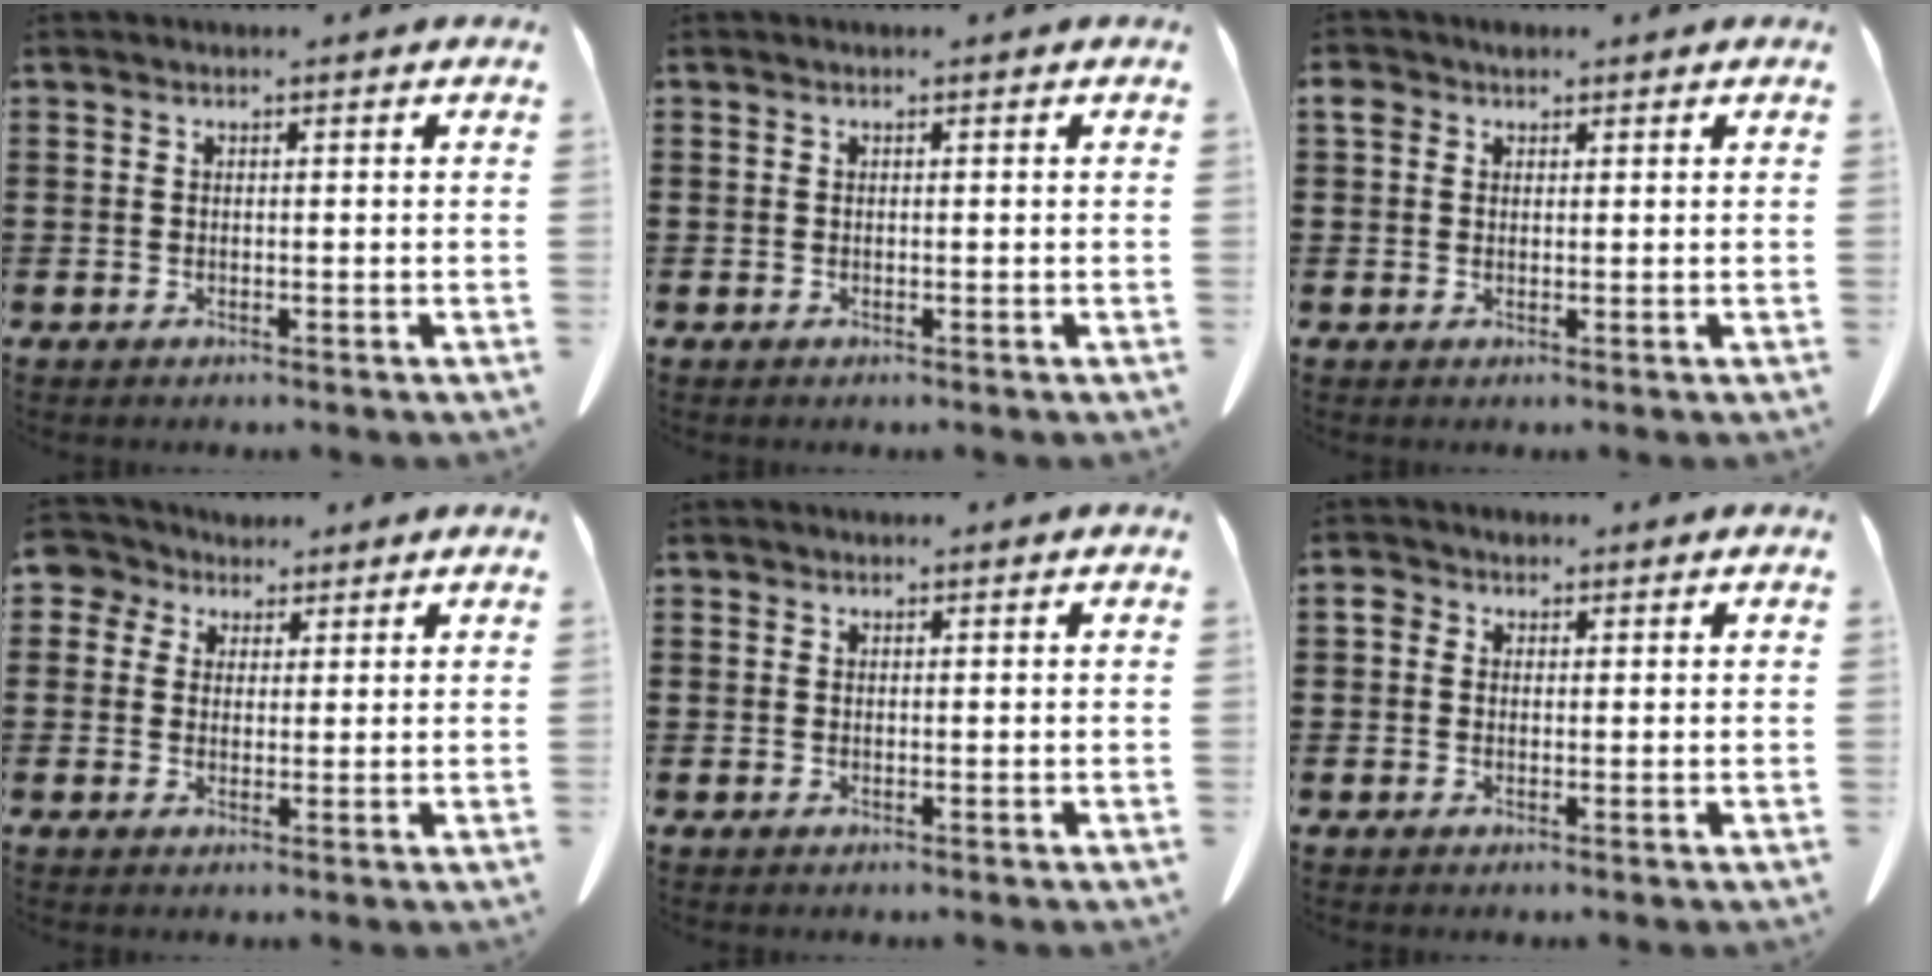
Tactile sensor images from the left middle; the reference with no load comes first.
{"total": 0.0}
{"total": 2.5, "force": [1.4, 1.7, 1.1], "torque": [-0.029, 0.007, 0.026]}
{"total": 4.0, "force": [2.5, 3.0, 0.6], "torque": [-0.024, 0.006, 0.044]}
{"total": 0.0}
{"total": 1.6, "force": [0.6, 1.4, 0.6], "torque": [-0.017, 0.007, 0.009]}